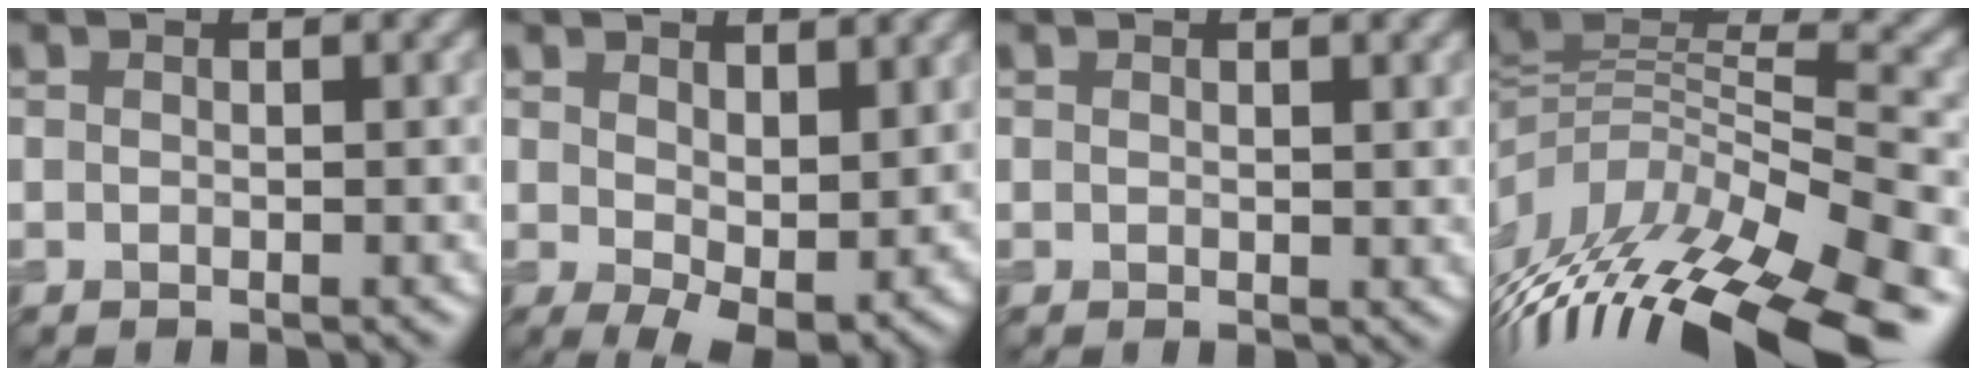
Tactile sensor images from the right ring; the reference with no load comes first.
{"total": 6.5, "force": [0.8, 3.4, 5.4], "torque": [-0.096, -0.018, 0.024]}
{"total": 0.6, "force": [0.4, 0.3, 0.3], "torque": [-0.004, -0.001, 0.008]}
{"total": 15.0, "force": [-7.0, 5.2, 12.3], "torque": [-0.239, 0.003, -0.114]}